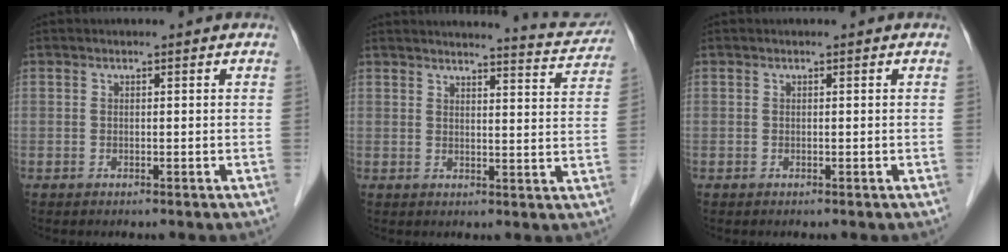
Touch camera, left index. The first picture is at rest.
{"total": 9.4, "force": [9.3, 0.2, 1.6], "torque": [-0.021, -0.028, 0.096]}
{"total": 0.0}